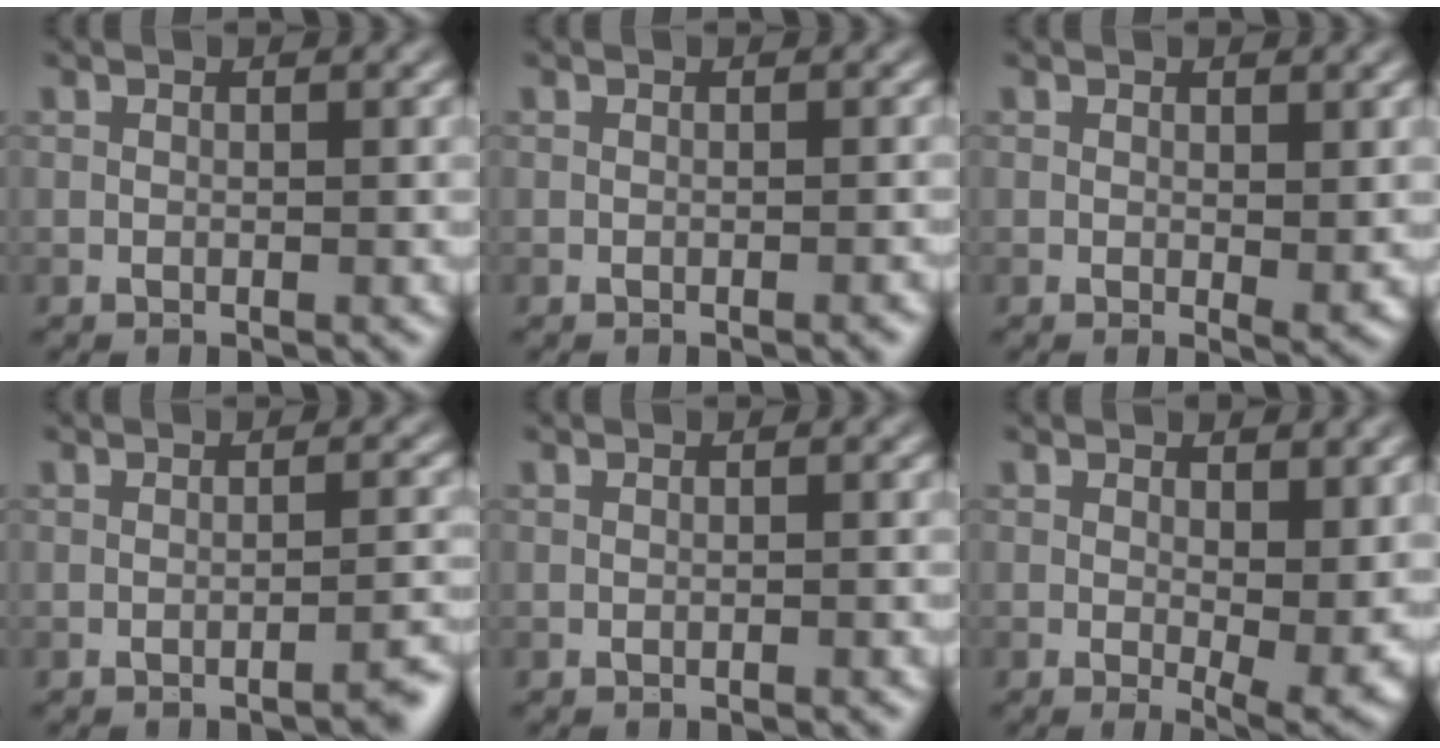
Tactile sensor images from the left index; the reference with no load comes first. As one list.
[{"total": 0.6, "force": [-0.4, 0.0, 0.5], "torque": [-0.005, 0.001, -0.006]}, {"total": 1.4, "force": [0.4, 0.5, 1.2], "torque": [-0.014, -0.006, 0.006]}, {"total": 1.8, "force": [-1.4, 0.3, 1.0], "torque": [-0.007, 0.009, -0.023]}, {"total": 0.0}, {"total": 4.9, "force": [0.6, 2.0, 4.4], "torque": [-0.064, -0.015, 0.014]}]